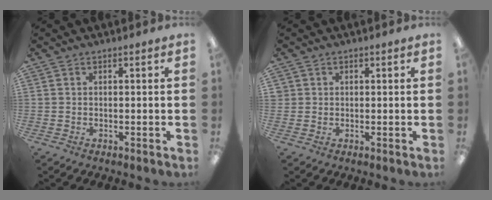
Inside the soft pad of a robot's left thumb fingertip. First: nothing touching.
{"total": 1.2, "force": [0.5, 1.2, -0.1], "torque": [0.000, 0.003, 0.008]}